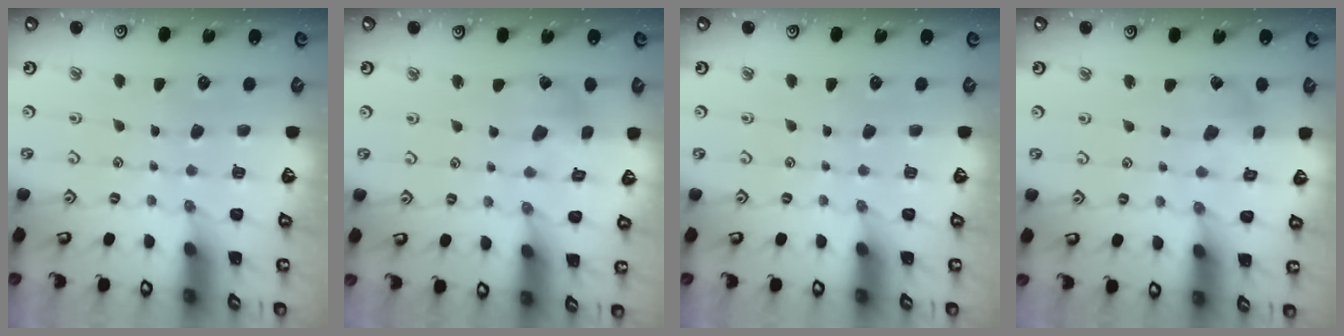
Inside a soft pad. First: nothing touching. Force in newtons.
{"total": 3.1, "press": 3.1, "slide": 0.5}
{"total": 0.0}
{"total": 2.5, "press": 2.5, "slide": 0.3}